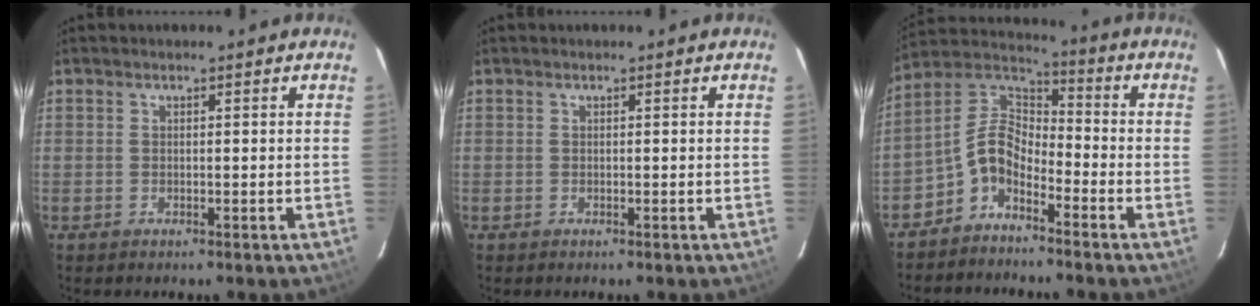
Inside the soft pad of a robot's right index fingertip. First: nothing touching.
{"total": 0.0}
{"total": 8.0, "force": [-4.7, 4.5, 4.8], "torque": [-0.106, 0.028, -0.104]}